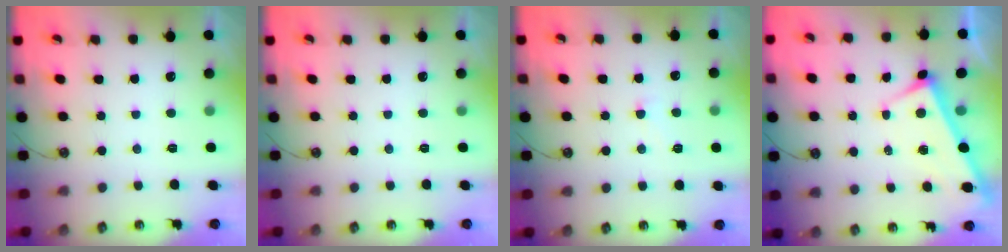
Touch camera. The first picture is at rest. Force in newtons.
{"total": 0.0}
{"total": 3.4, "press": 3.4, "slide": 0.5}
{"total": 3.8, "press": 3.8, "slide": 0.2}